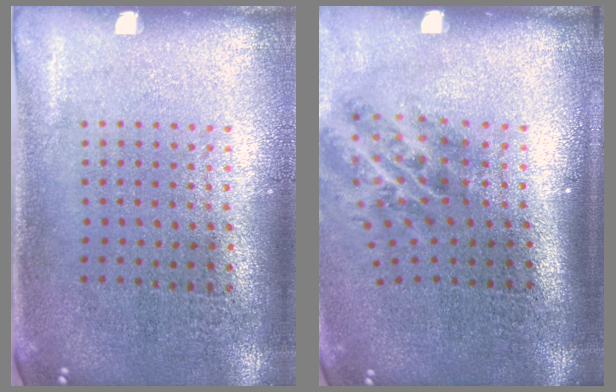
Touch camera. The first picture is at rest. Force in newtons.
{"total": 2.0, "press": 1.3, "slide": 1.6}